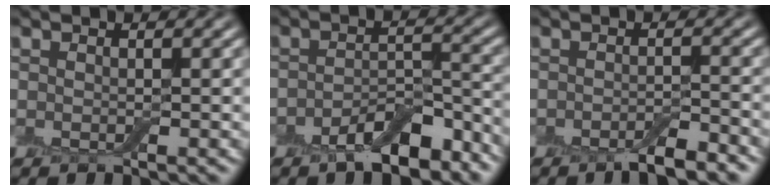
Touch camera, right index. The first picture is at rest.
{"total": 5.4, "force": [-3.6, 2.2, 3.3], "torque": [-0.047, 0.006, -0.062]}
{"total": 3.0, "force": [-2.2, 0.6, 2.0], "torque": [-0.029, 0.000, -0.038]}